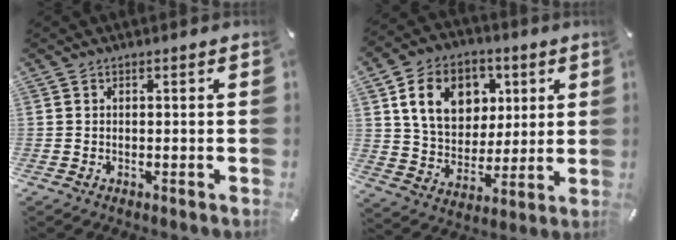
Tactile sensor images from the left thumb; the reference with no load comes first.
{"total": 14.5, "force": [5.2, 11.7, 6.8], "torque": [-0.110, -0.001, 0.102]}